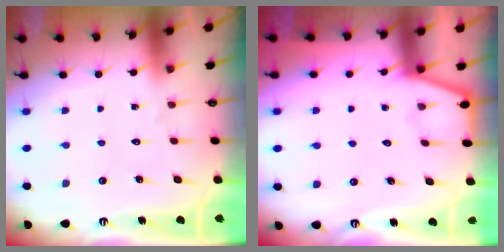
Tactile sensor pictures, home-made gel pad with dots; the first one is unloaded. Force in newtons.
{"total": 2.3, "press": 2.3, "slide": 0.2}